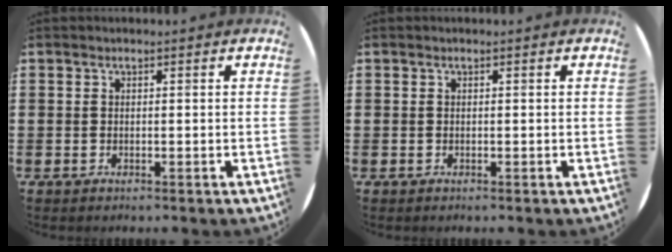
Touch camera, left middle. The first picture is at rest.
{"total": 0.0}